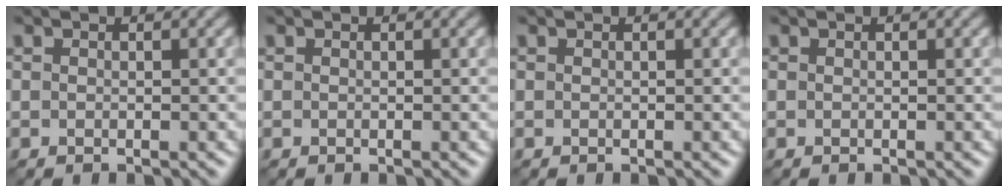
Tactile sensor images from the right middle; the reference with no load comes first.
{"total": 0.0}
{"total": 0.0}
{"total": 0.0}